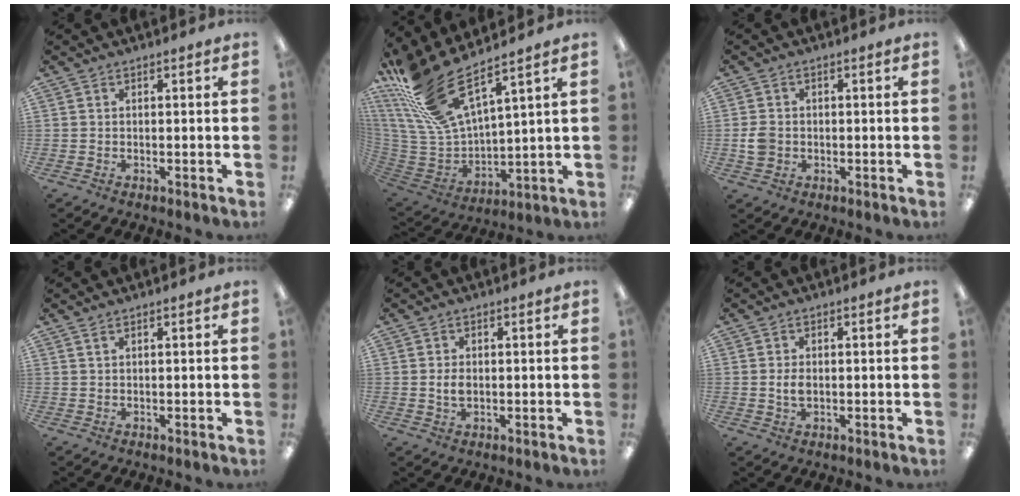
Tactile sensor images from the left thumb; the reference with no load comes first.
{"total": 19.3, "force": [14.7, 5.0, 11.4], "torque": [-0.269, -0.107, 0.262]}
{"total": 3.6, "force": [-0.4, 3.1, 1.9], "torque": [-0.024, 0.004, -0.007]}
{"total": 0.9, "force": [0.5, 0.3, 0.6], "torque": [-0.014, 0.003, 0.009]}
{"total": 2.6, "force": [0.1, 1.7, 2.0], "torque": [-0.040, 0.004, 0.001]}
{"total": 2.7, "force": [0.0, 1.7, 2.1], "torque": [-0.048, 0.001, -0.002]}